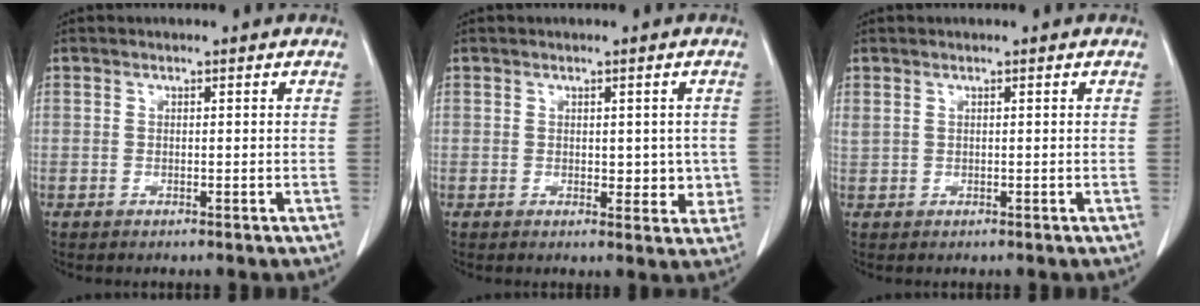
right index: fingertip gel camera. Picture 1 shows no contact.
{"total": 3.9, "force": [0.1, 2.4, 3.1], "torque": [-0.023, -0.003, 0.005]}
{"total": 1.0, "force": [0.7, 0.4, 0.5], "torque": [-0.023, 0.017, 0.022]}